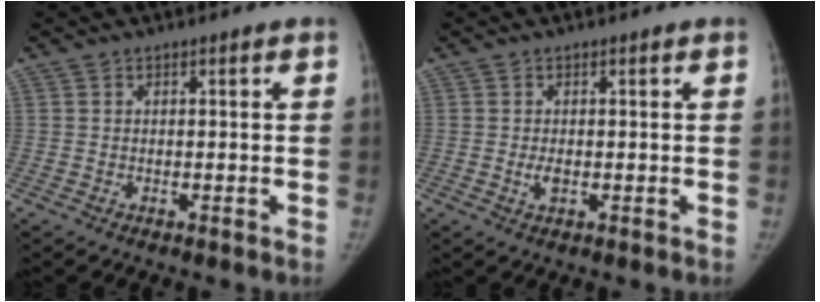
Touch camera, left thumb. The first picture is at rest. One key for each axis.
{"total": 1.9, "fx": -0.2, "fy": 1.0, "fz": 1.5, "tx": -0.028, "ty": -0.002, "tz": -0.004}